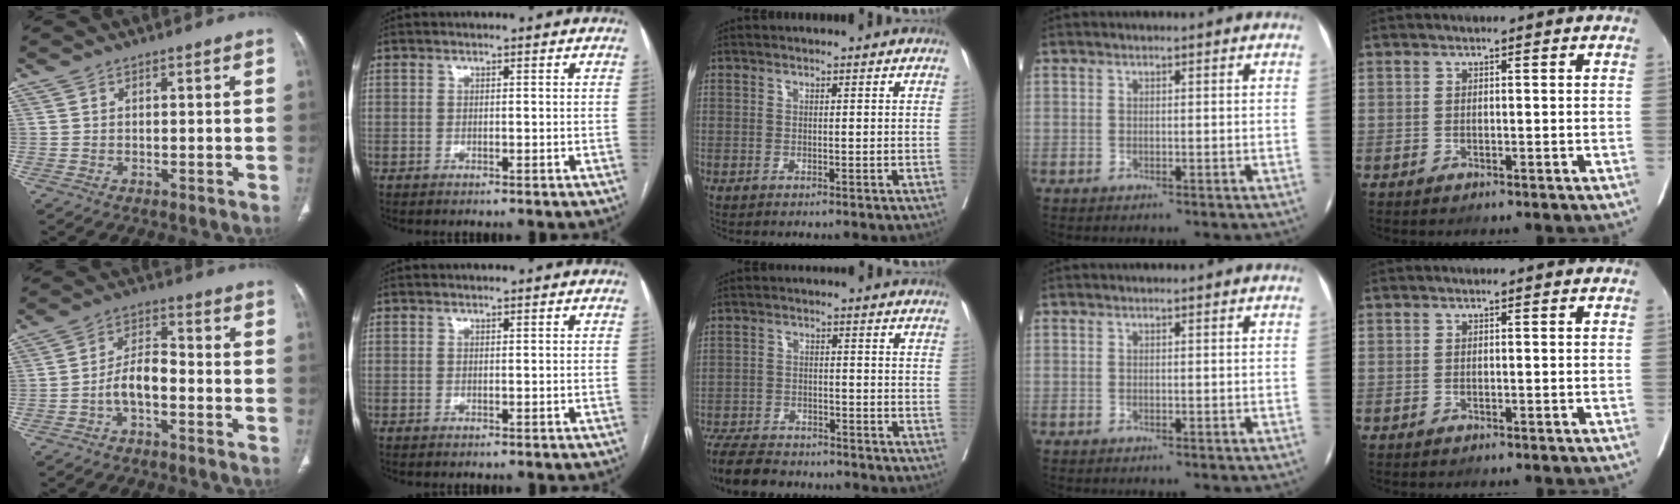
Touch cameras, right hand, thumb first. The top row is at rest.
{"thumb": {"total": 6.1, "force": [-2.5, 2.8, 4.8], "torque": [-0.084, 0.034, -0.049]}, "middle": {"total": 10.5, "force": [-9.3, 2.9, 3.8], "torque": [-0.067, -0.013, -0.147]}}